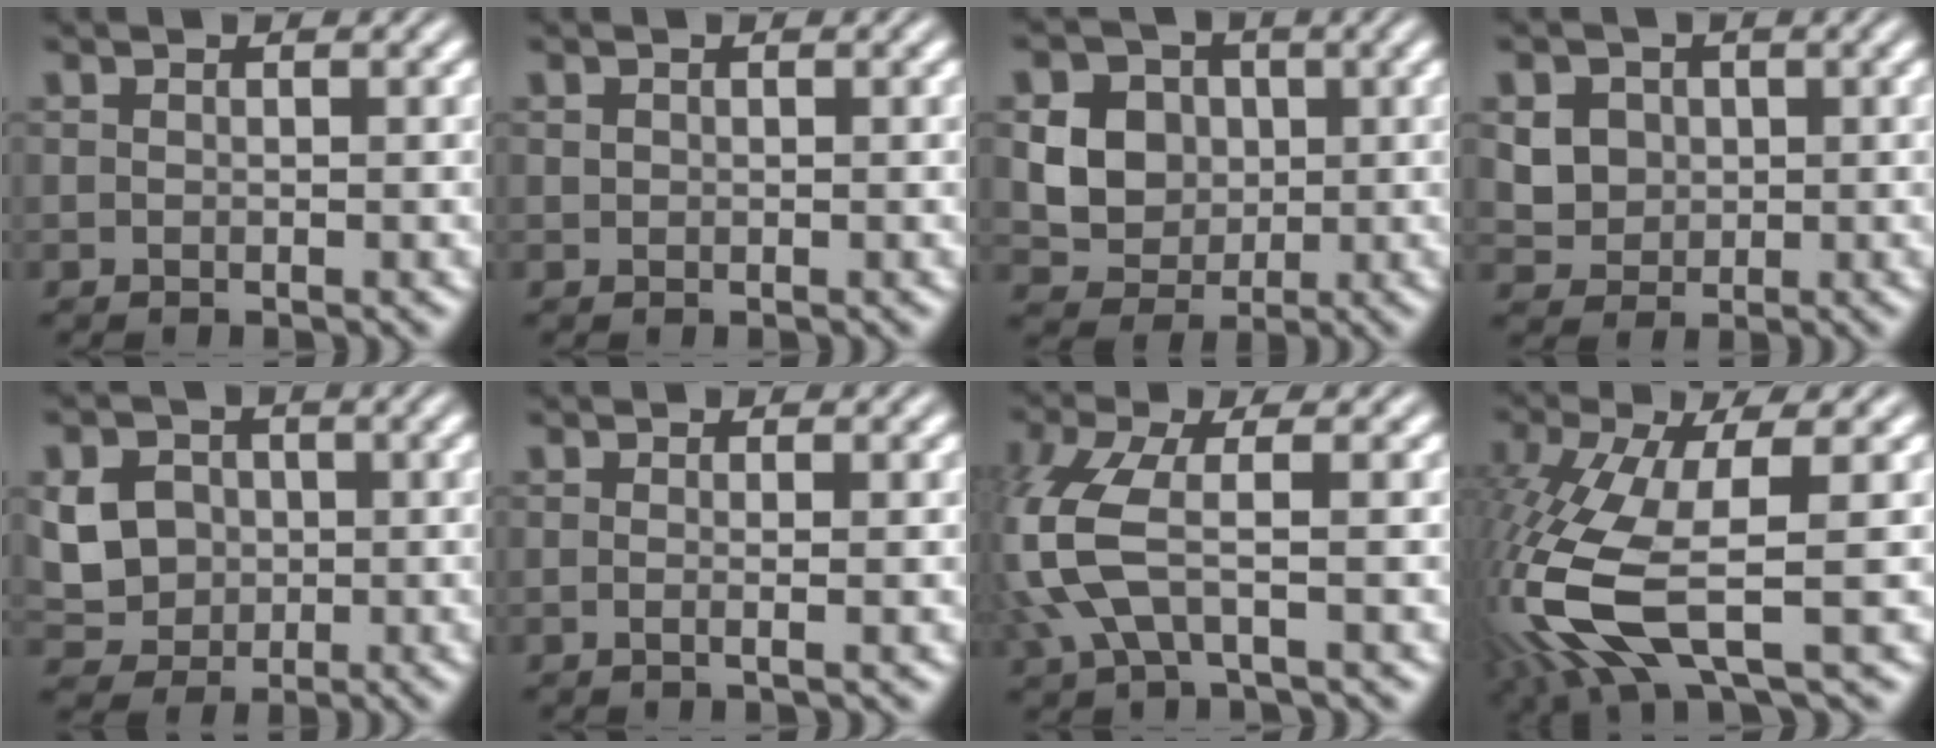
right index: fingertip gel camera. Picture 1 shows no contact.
{"total": 0.8, "force": [0.1, -0.8, -0.2], "torque": [0.003, -0.008, 0.011]}
{"total": 11.0, "force": [1.1, 10.1, 4.2], "torque": [-0.111, -0.034, 0.019]}
{"total": 4.6, "force": [0.4, 4.2, 2.0], "torque": [-0.044, -0.020, 0.017]}
{"total": 7.2, "force": [-0.3, 6.6, 3.0], "torque": [-0.071, -0.029, 0.002]}
{"total": 1.1, "force": [-0.4, -0.5, 0.8], "torque": [-0.024, -0.009, -0.005]}
{"total": 5.5, "force": [-0.1, 2.8, 4.7], "torque": [-0.129, -0.018, 0.009]}
{"total": 7.9, "force": [-1.5, 2.9, 7.2], "torque": [-0.186, -0.041, 0.000]}